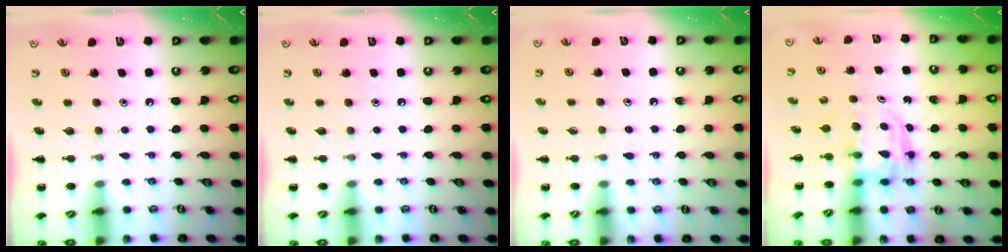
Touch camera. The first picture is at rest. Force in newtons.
{"total": 0.0}
{"total": 3.4, "press": 3.0, "slide": 1.6}
{"total": 3.8, "press": 3.8, "slide": 0.3}